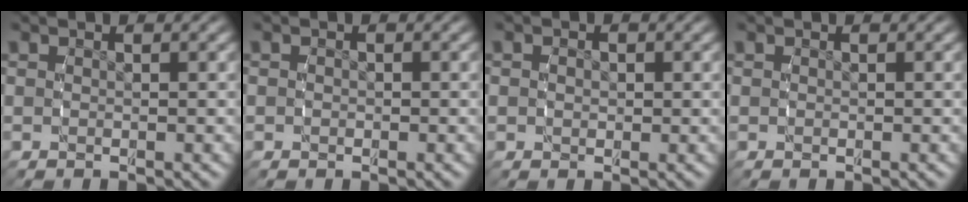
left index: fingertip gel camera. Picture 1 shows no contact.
{"total": 0.6, "force": [-0.1, 0.6, 0.0], "torque": [-0.008, 0.000, -0.003]}
{"total": 1.4, "force": [0.2, 1.2, 0.6], "torque": [-0.018, -0.002, 0.004]}
{"total": 0.0}